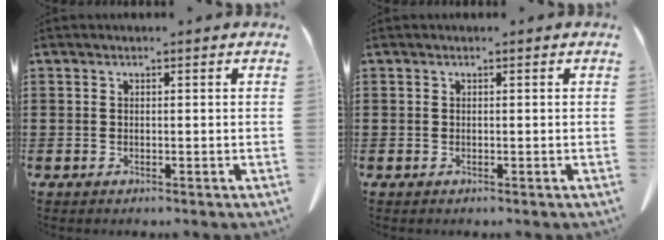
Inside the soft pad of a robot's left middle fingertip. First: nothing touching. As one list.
[{"total": 0.0}]